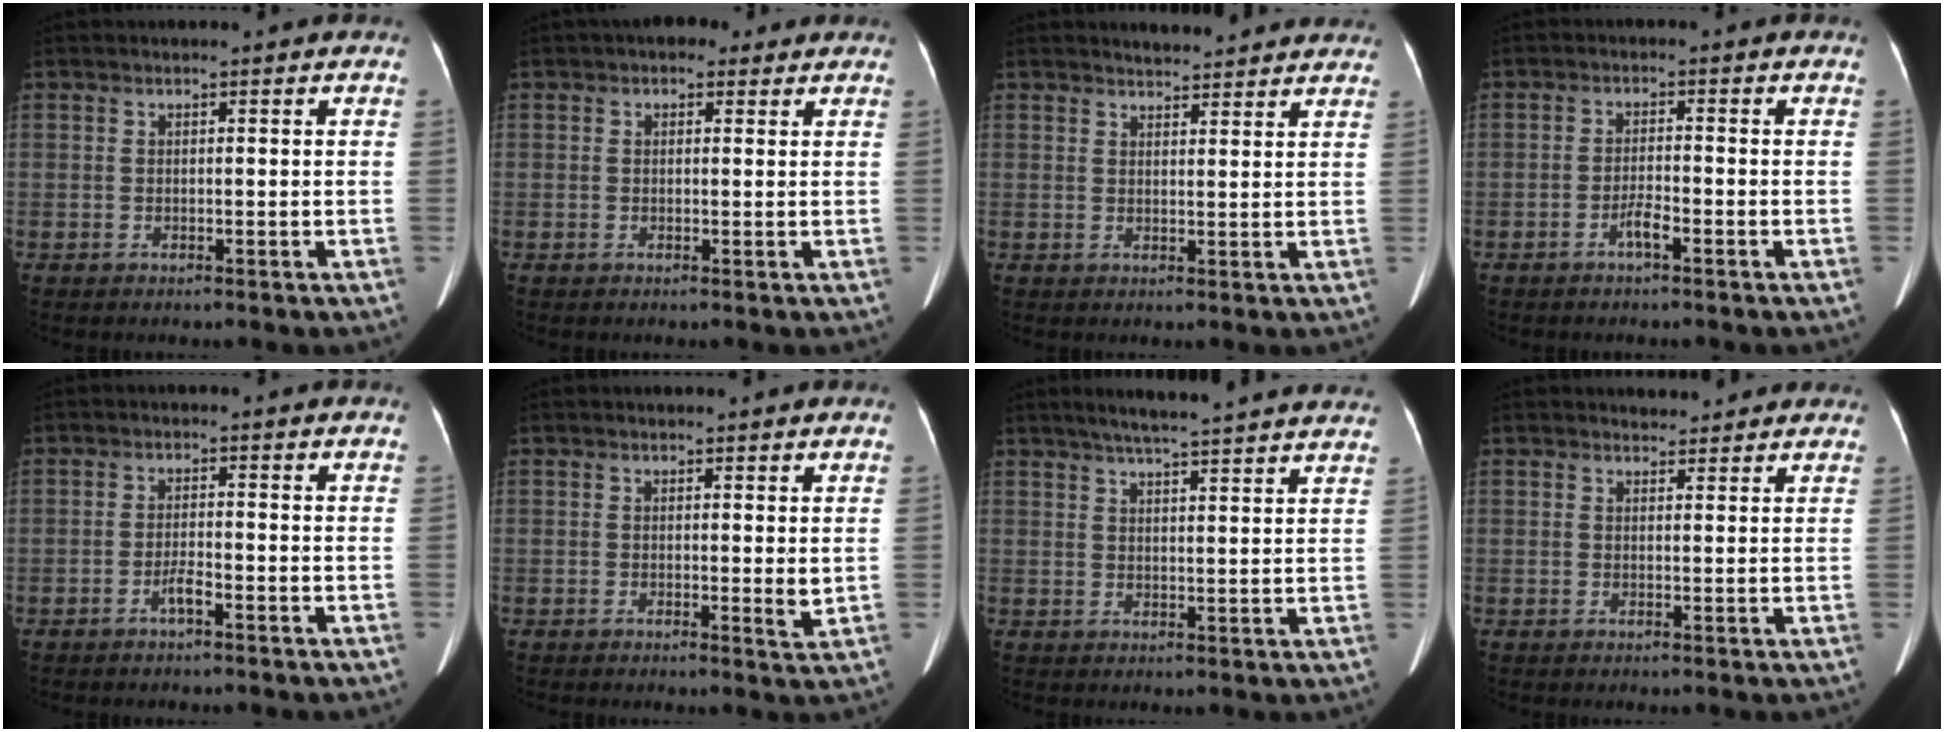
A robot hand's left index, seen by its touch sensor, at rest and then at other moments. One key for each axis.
{"total": 2.9, "fx": 1.8, "fy": 2.0, "fz": 1.2, "tx": -0.016, "ty": 0.018, "tz": 0.021}
{"total": 6.6, "fx": 6.3, "fy": 1.4, "fz": 1.6, "tx": -0.017, "ty": 0.013, "tz": 0.067}
{"total": 2.4, "fx": -1.5, "fy": 0.2, "fz": 1.8, "tx": -0.033, "ty": 0.001, "tz": -0.029}
{"total": 2.1, "fx": -1.3, "fy": 0.2, "fz": 1.6, "tx": -0.029, "ty": 0.002, "tz": -0.025}
{"total": 1.6, "fx": 0.4, "fy": 0.3, "fz": 1.6, "tx": -0.021, "ty": -0.005, "tz": 0.004}
{"total": 16.9, "fx": 15.1, "fy": 0.8, "fz": 7.4, "tx": -0.109, "ty": 0.018, "tz": 0.188}
{"total": 3.6, "fx": 3.3, "fy": 1.4, "fz": 0.3, "tx": 0.001, "ty": 0.011, "tz": 0.036}